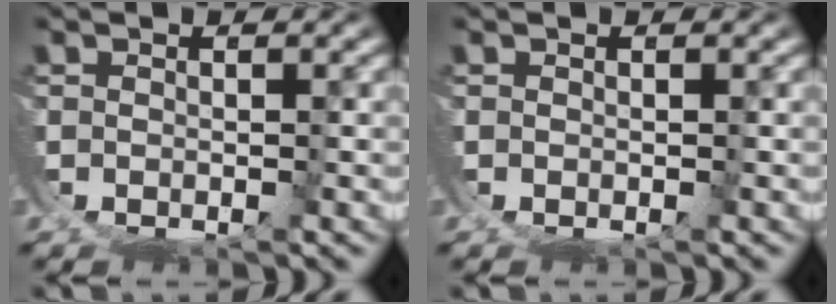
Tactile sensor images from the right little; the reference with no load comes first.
{"total": 0.0}